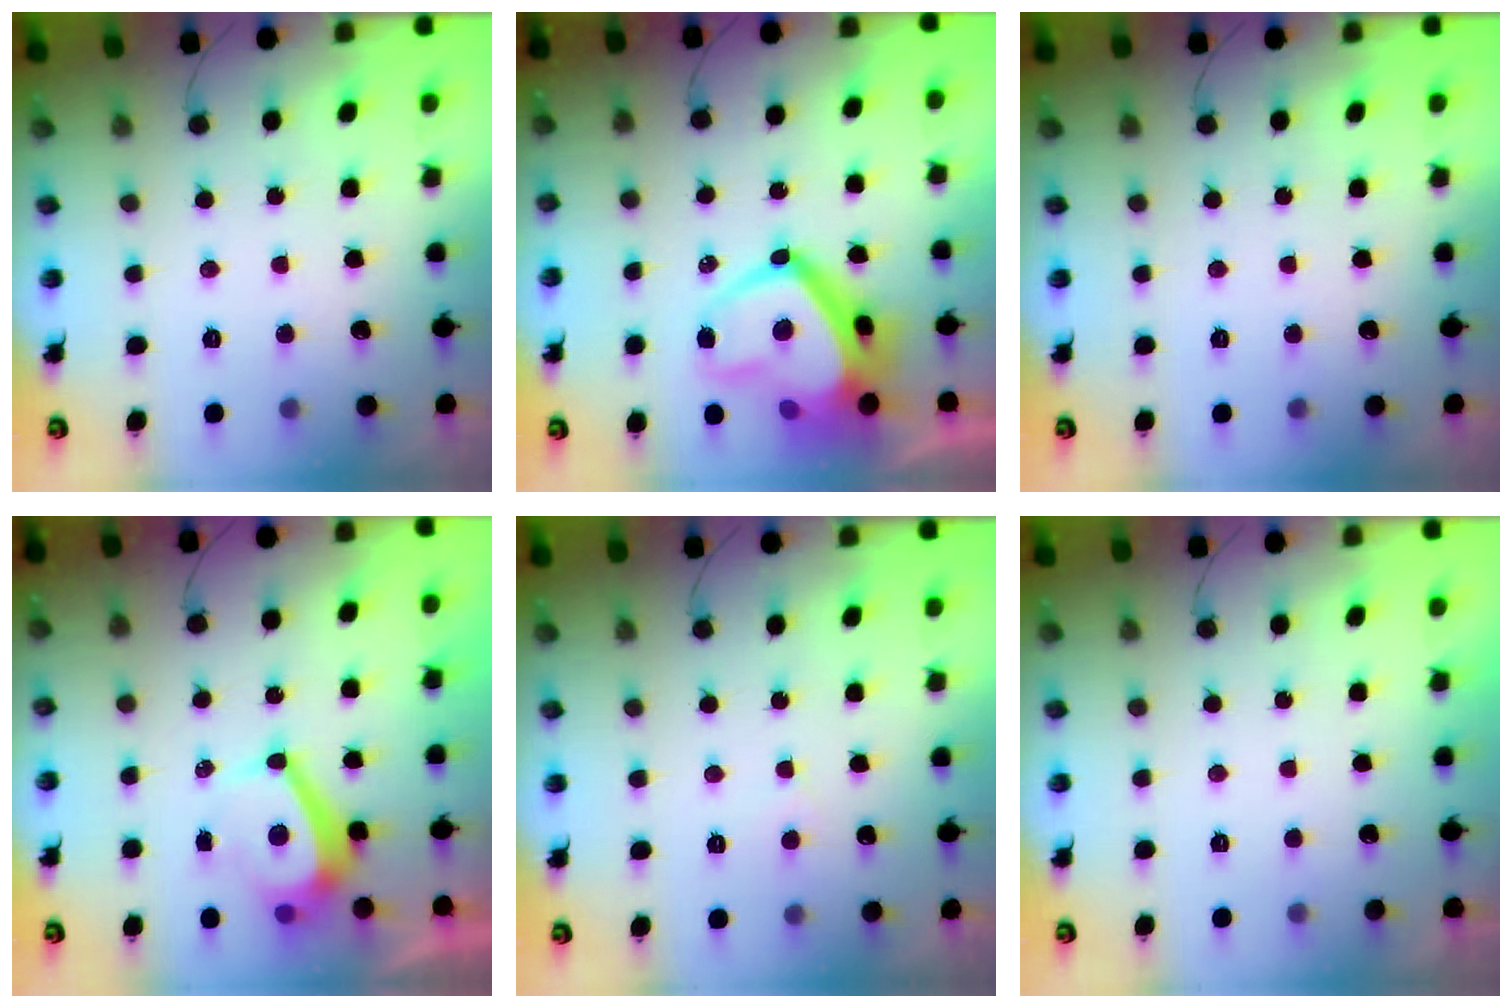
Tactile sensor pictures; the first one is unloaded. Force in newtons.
{"total": 16.9, "press": 16.8, "slide": 1.7}
{"total": 0.0}
{"total": 5.6, "press": 5.6, "slide": 0.2}
{"total": 1.7, "press": 1.7, "slide": 0.2}
{"total": 2.1, "press": 2.1, "slide": 0.4}